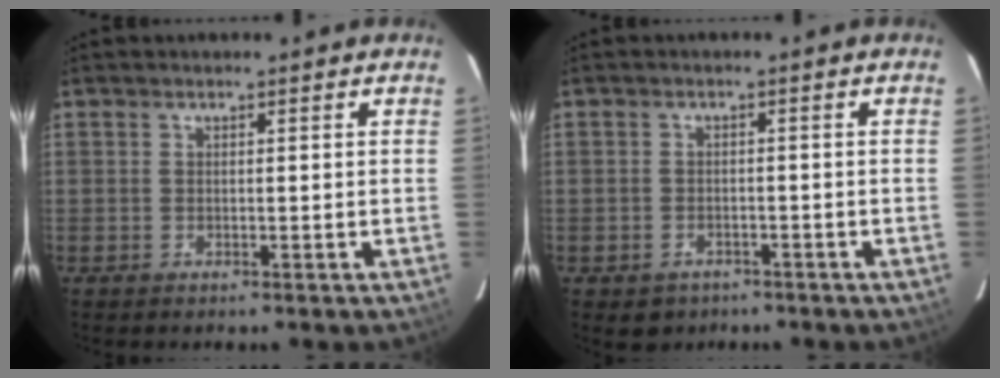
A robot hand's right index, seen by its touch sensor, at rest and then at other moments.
{"total": 3.8, "force": [-2.3, 2.8, 0.8], "torque": [-0.023, 0.000, -0.030]}